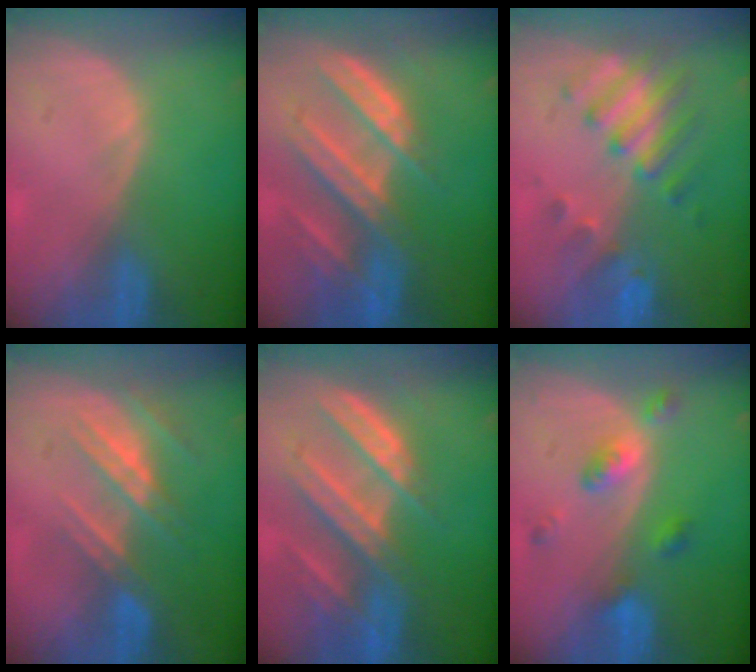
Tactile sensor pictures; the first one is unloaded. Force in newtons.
{"total": 9.4, "press": 8.4, "slide": 4.1}
{"total": 7.9, "press": 7.1, "slide": 3.4}
{"total": 7.5, "press": 6.6, "slide": 3.4}
{"total": 9.4, "press": 8.4, "slide": 4.1}
{"total": 5.3, "press": 4.7, "slide": 2.4}